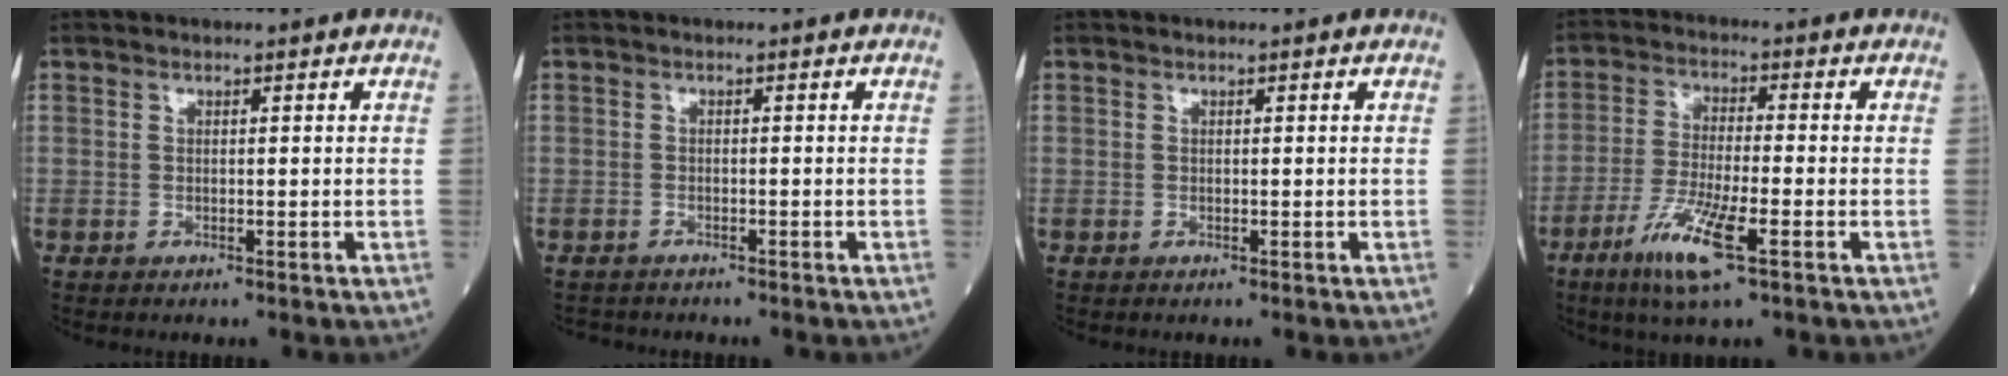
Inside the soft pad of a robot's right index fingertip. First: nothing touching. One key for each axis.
{"total": 2.1, "fx": -1.9, "fy": 0.7, "fz": -0.1, "tx": -0.002, "ty": -0.003, "tz": -0.031}
{"total": 0.0}
{"total": 9.2, "fx": -4.8, "fy": 0.7, "fz": 7.8, "tx": -0.160, "ty": -0.021, "tz": -0.089}